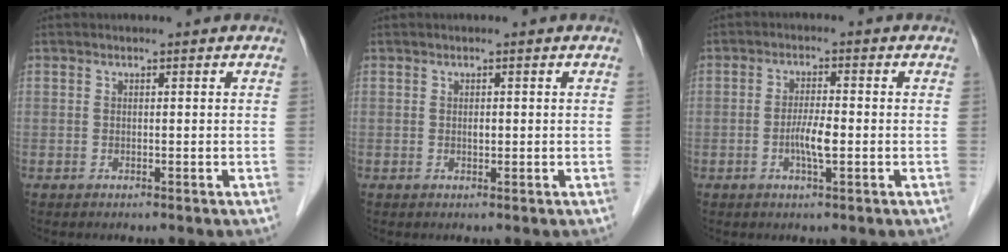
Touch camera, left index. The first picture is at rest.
{"total": 1.3, "force": [0.3, 0.5, 1.1], "torque": [-0.023, 0.007, 0.008]}
{"total": 3.6, "force": [-0.9, 0.4, 3.5], "torque": [-0.065, -0.001, -0.016]}